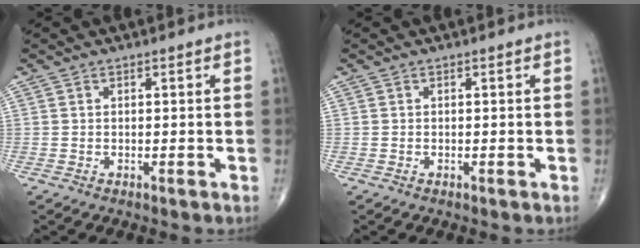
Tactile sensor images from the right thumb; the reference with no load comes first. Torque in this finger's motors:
{"motor_torque": [-0.17, -0.07, 0.27, 0.01, -0.01]}